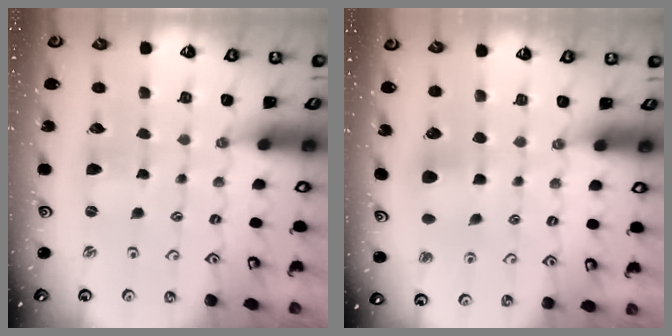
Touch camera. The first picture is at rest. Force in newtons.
{"total": 6.2, "press": 6.1, "slide": 0.7}